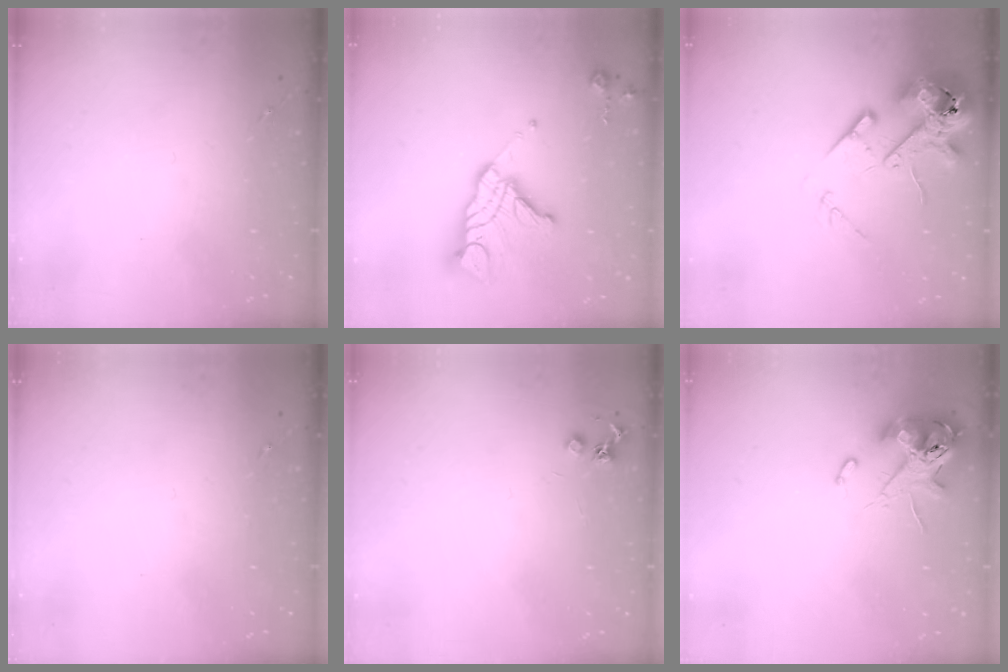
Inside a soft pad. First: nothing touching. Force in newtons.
{"total": 18.0, "press": 17.9, "slide": 1.7}
{"total": 14.6, "press": 14.4, "slide": 2.5}
{"total": 0.0}
{"total": 4.1, "press": 4.1, "slide": 0.5}
{"total": 12.6, "press": 12.5, "slide": 2.0}